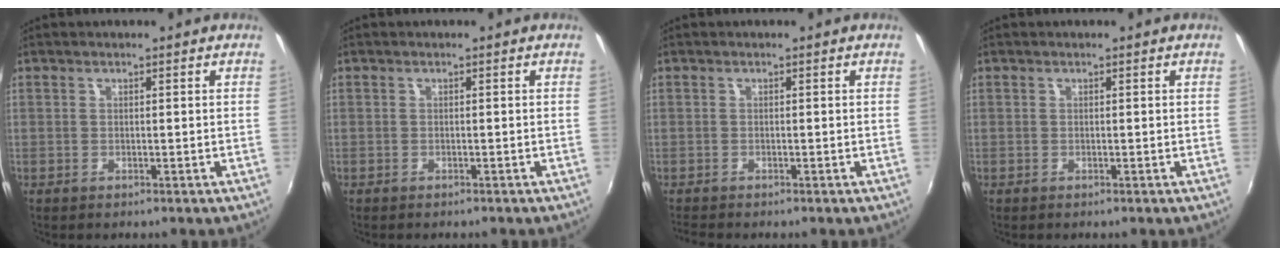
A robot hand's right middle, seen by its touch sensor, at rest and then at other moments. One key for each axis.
{"total": 0.7, "fx": -0.7, "fy": 0.1, "fz": 0.2, "tx": -0.006, "ty": -0.001, "tz": -0.011}
{"total": 1.8, "fx": -1.7, "fy": 0.2, "fz": 0.7, "tx": -0.016, "ty": -0.011, "tz": -0.031}
{"total": 0.0}